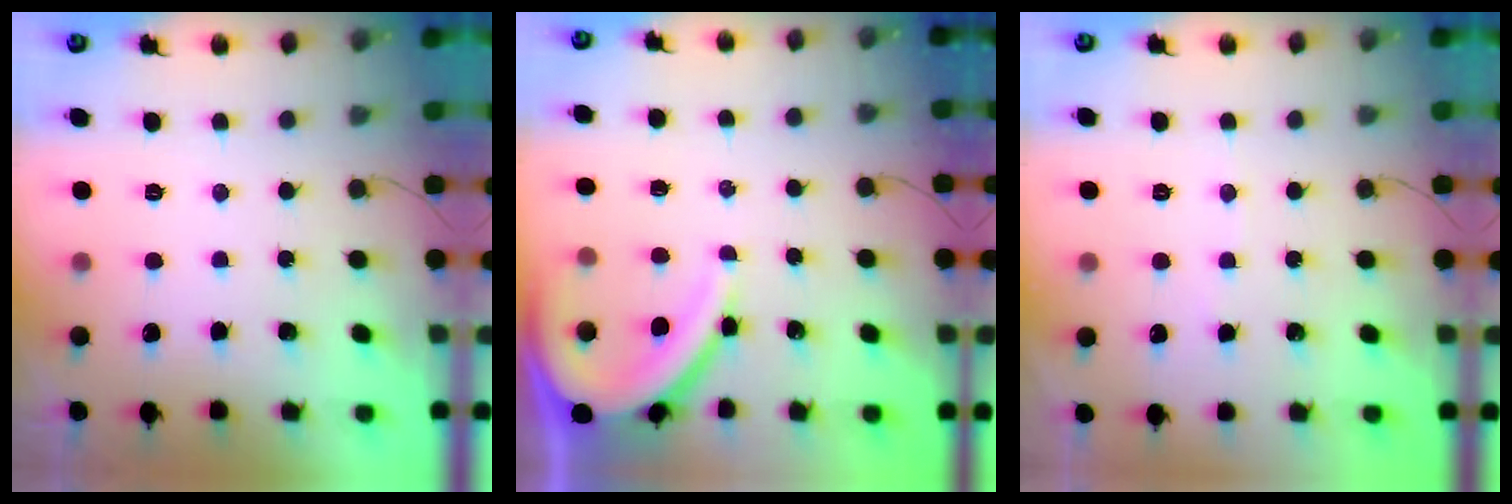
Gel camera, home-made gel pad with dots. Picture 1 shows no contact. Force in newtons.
{"total": 8.9, "press": 8.8, "slide": 0.8}
{"total": 2.6, "press": 2.6, "slide": 0.3}